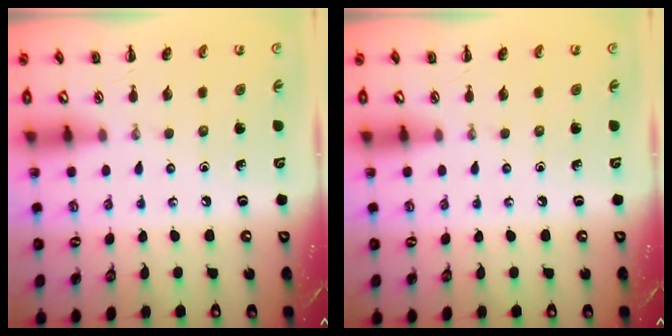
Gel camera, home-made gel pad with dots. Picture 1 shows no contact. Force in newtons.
{"total": 0.0}